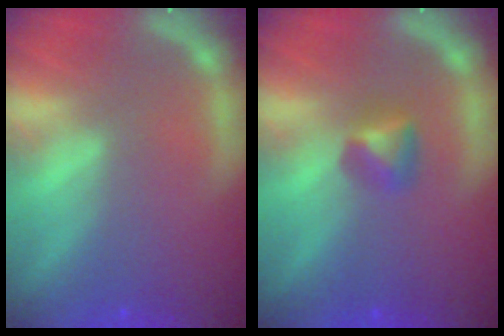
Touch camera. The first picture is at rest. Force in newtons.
{"total": 1.9}